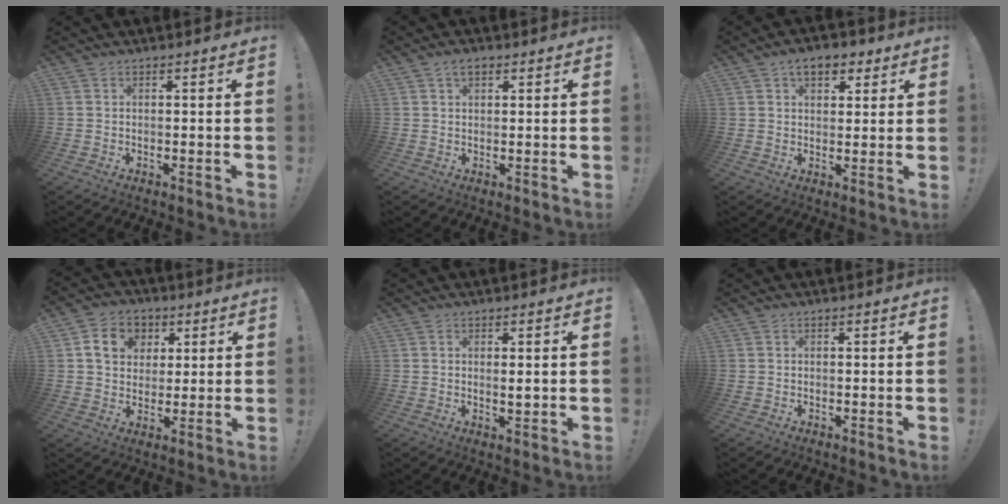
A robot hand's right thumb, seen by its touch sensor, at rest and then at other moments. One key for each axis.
{"total": 3.0, "fx": 1.5, "fy": 1.6, "fz": 2.0, "tx": -0.031, "ty": 0.001, "tz": 0.026}
{"total": 7.2, "fx": 3.8, "fy": 4.4, "fz": 4.1, "tx": -0.056, "ty": -0.002, "tz": 0.068}
{"total": 11.0, "fx": 3.8, "fy": 9.1, "fz": 4.8, "tx": -0.063, "ty": -0.007, "tz": 0.074}
{"total": 1.9, "fx": 0.5, "fy": 0.5, "fz": 1.7, "tx": -0.017, "ty": -0.009, "tz": 0.005}
{"total": 0.0}